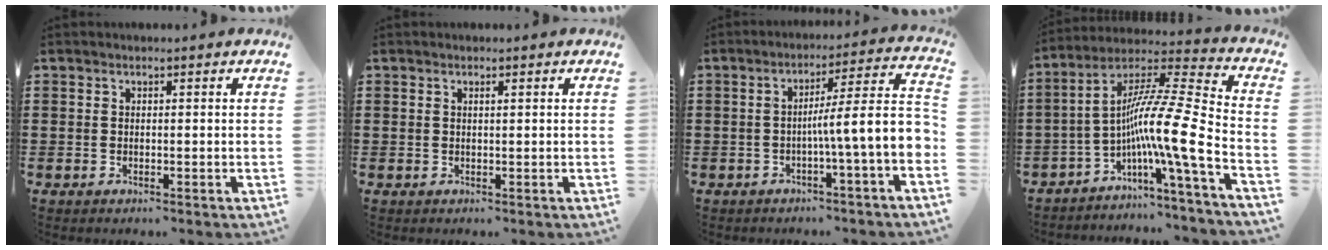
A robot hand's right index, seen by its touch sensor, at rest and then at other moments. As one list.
[{"total": 0.6, "force": [0.2, 0.1, 0.5], "torque": [-0.011, 0.000, 0.005]}, {"total": 9.3, "force": [-1.7, 0.5, 9.1], "torque": [-0.144, -0.024, -0.036]}, {"total": 14.3, "force": [-4.2, 1.1, 13.6], "torque": [-0.259, -0.019, -0.092]}]